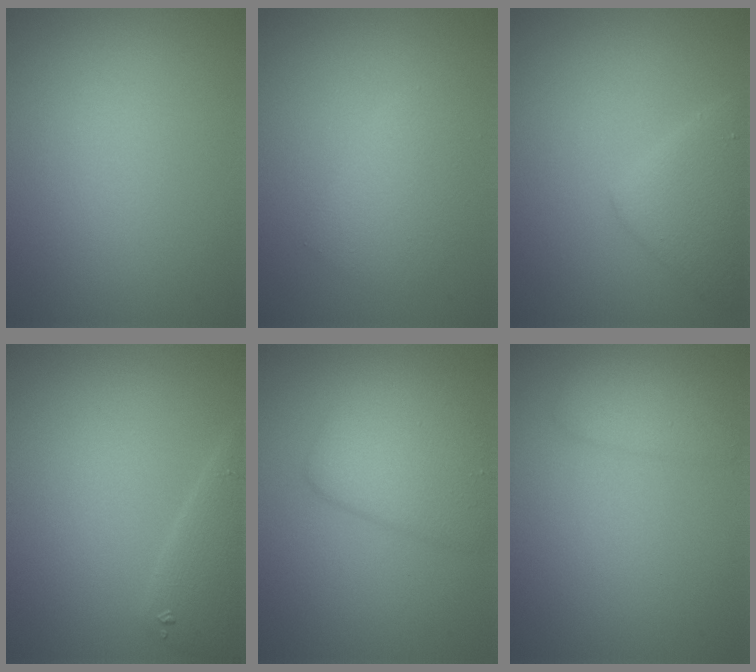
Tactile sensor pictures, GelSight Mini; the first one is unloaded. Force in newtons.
{"total": 2.4, "press": 2.4, "slide": 0.1}
{"total": 3.4, "press": 3.4, "slide": 0.2}
{"total": 2.9, "press": 2.9, "slide": 0.2}
{"total": 4.6, "press": 4.6, "slide": 0.1}
{"total": 2.1, "press": 2.1, "slide": 0.1}